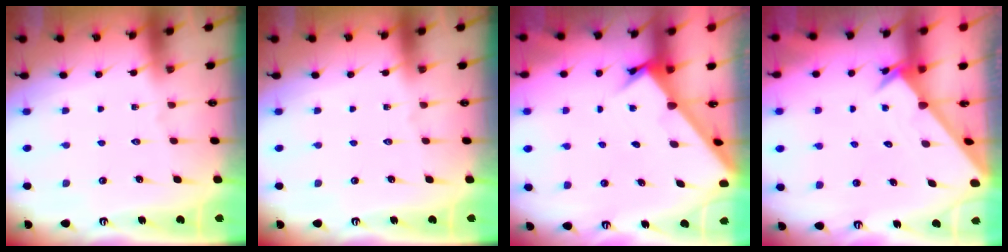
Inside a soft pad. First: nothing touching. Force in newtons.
{"total": 0.0}
{"total": 2.6, "press": 2.6, "slide": 0.3}
{"total": 2.2, "press": 2.2, "slide": 0.1}